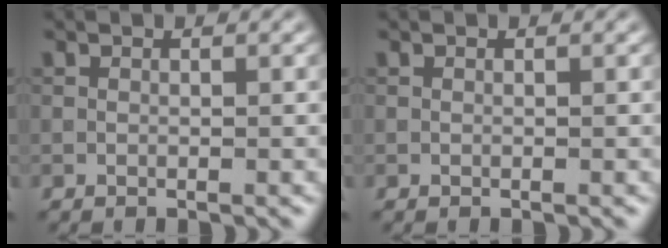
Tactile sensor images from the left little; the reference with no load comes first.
{"total": 0.0}